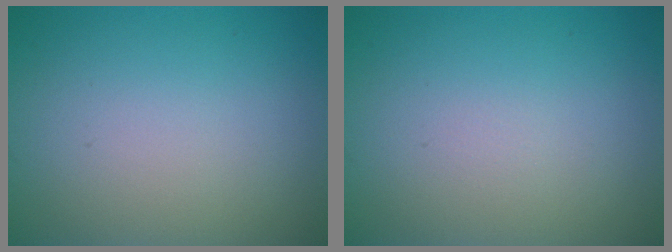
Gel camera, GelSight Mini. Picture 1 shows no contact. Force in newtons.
{"total": 0.0}